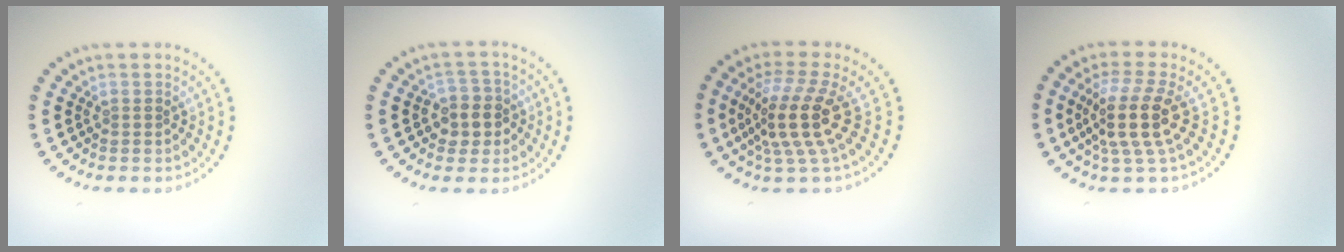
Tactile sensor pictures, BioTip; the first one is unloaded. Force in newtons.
{"total": 2.8, "press": 2.6, "slide": 1.0}
{"total": 5.0, "press": 3.7, "slide": 3.4}
{"total": 4.4, "press": 3.5, "slide": 2.7}